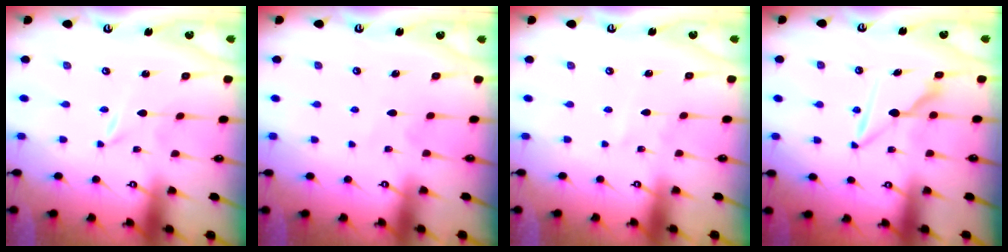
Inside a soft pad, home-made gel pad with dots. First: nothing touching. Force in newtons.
{"total": 5.0, "press": 5.0, "slide": 0.6}
{"total": 2.8, "press": 2.8, "slide": 0.4}
{"total": 7.4, "press": 7.4, "slide": 0.4}